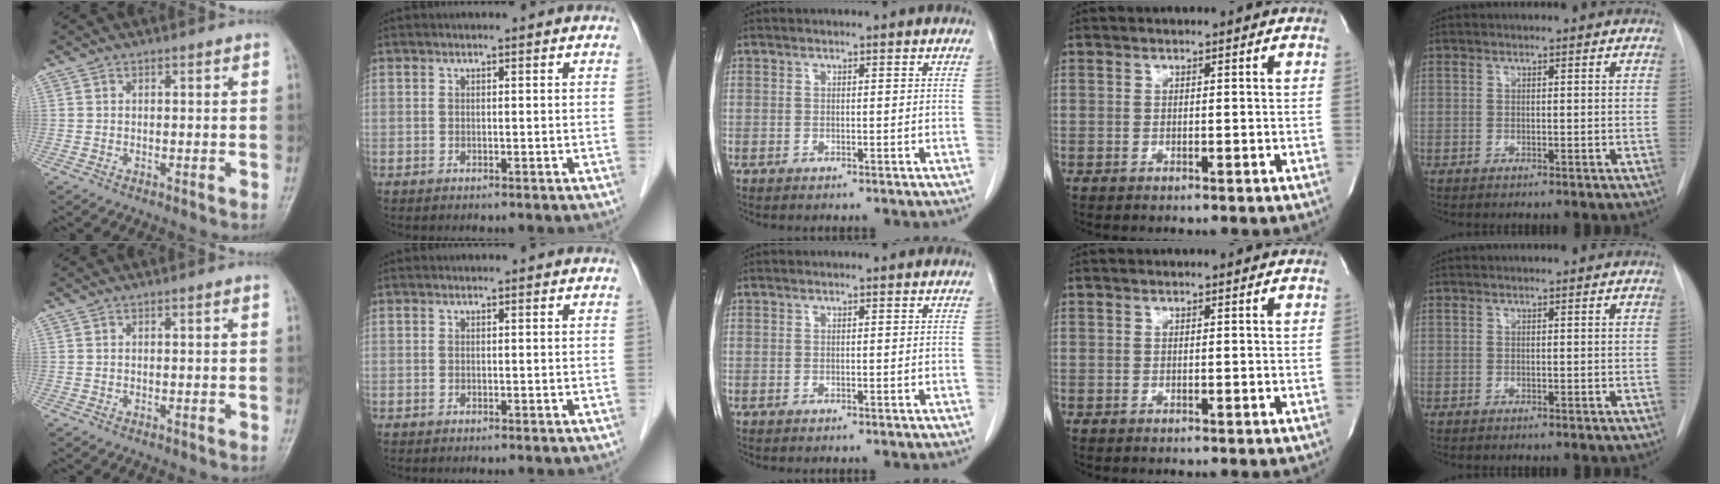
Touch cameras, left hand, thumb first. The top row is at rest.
{}